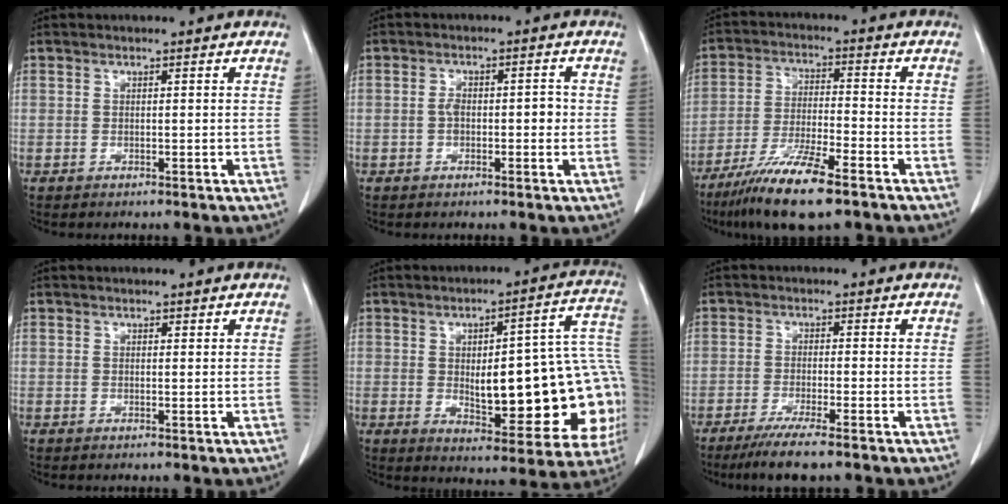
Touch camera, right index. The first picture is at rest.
{"total": 3.3, "force": [-0.4, 1.8, 2.7], "torque": [-0.040, 0.016, -0.005]}
{"total": 11.7, "force": [-7.9, 1.3, 8.6], "torque": [-0.166, -0.029, -0.142]}
{"total": 0.0}
{"total": 23.0, "force": [-2.2, 7.1, 21.7], "torque": [-0.201, 0.038, -0.003]}
{"total": 6.5, "force": [-4.9, -0.1, 4.3], "torque": [-0.070, -0.016, -0.081]}